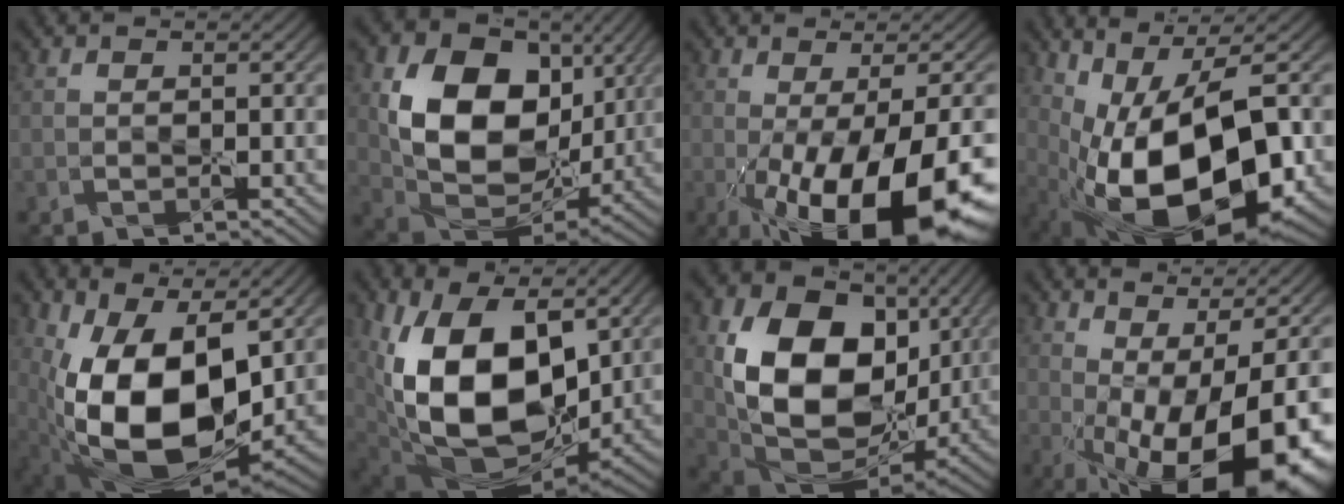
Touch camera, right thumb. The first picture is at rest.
{"total": 15.9, "force": [3.3, 11.5, 10.4], "torque": [-0.204, -0.007, 0.063]}
{"total": 17.0, "force": [-6.4, 6.0, 14.6], "torque": [-0.240, -0.034, -0.087]}
{"total": 17.6, "force": [-1.6, 8.8, 15.1], "torque": [-0.263, -0.034, -0.004]}
{"total": 18.3, "force": [0.3, 11.1, 14.6], "torque": [-0.277, -0.046, 0.013]}
{"total": 18.9, "force": [2.1, 11.7, 14.7], "torque": [-0.288, -0.034, 0.047]}
{"total": 17.5, "force": [3.0, 12.5, 11.8], "torque": [-0.239, -0.020, 0.066]}
{"total": 17.2, "force": [-4.4, 6.2, 15.4], "torque": [-0.246, -0.018, -0.054]}